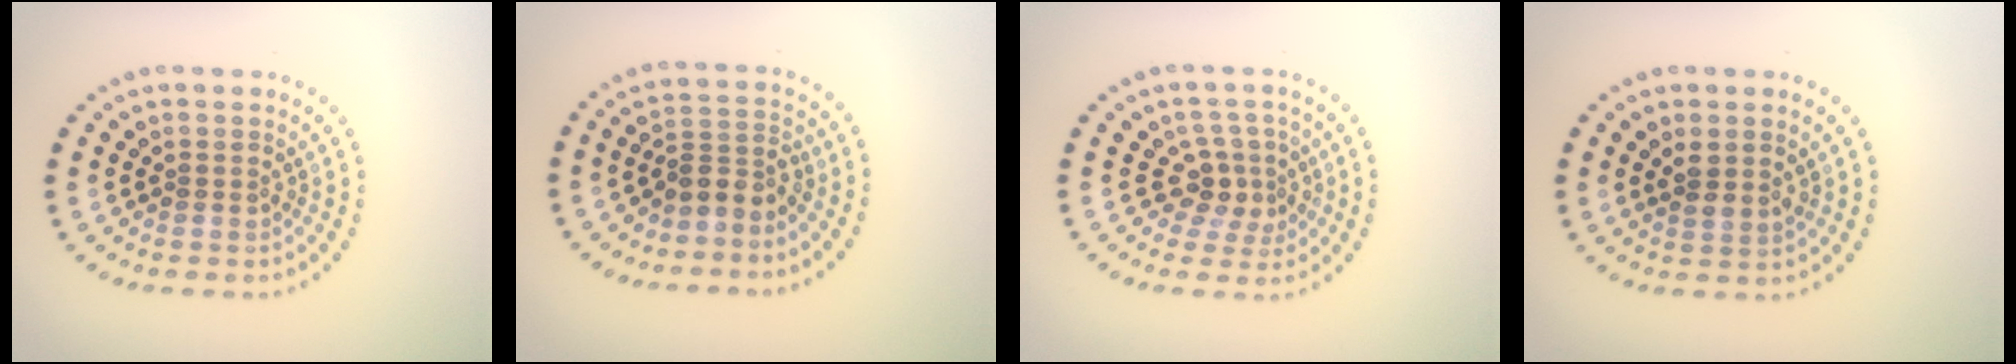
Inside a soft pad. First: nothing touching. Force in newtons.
{"total": 2.6, "press": 1.9, "slide": 1.8}
{"total": 2.8, "press": 2.4, "slide": 1.5}
{"total": 1.9, "press": 1.7, "slide": 0.7}